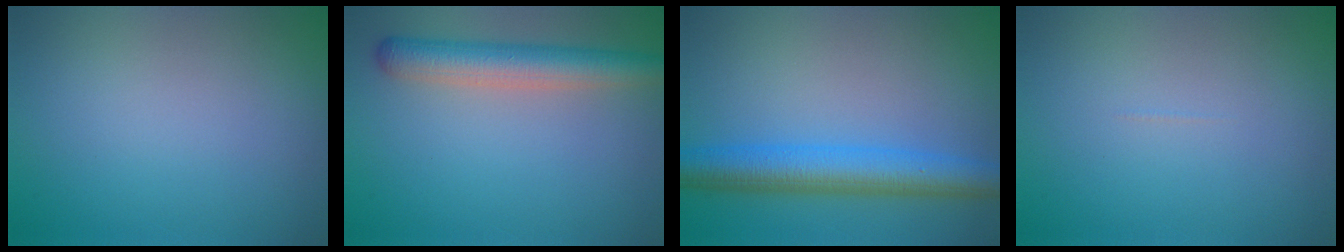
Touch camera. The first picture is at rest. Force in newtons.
{"total": 4.7, "press": 4.7, "slide": 0.2}
{"total": 5.8, "press": 5.8, "slide": 0.3}
{"total": 0.0}